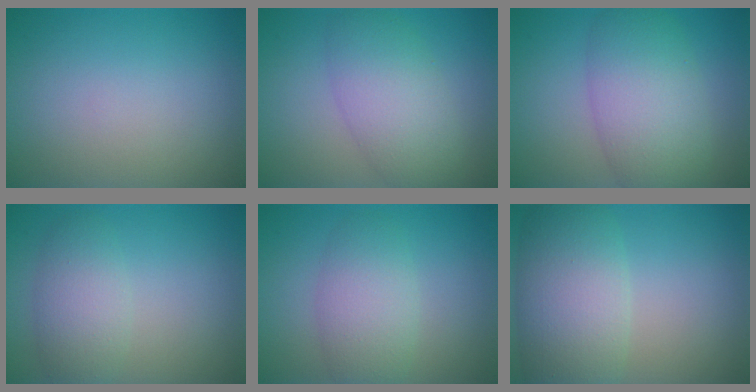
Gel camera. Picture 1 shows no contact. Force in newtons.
{"total": 5.4, "press": 5.4, "slide": 0.2}
{"total": 6.9, "press": 6.9, "slide": 0.5}
{"total": 3.4, "press": 3.4, "slide": 0.1}
{"total": 2.7, "press": 2.7, "slide": 0.3}
{"total": 7.2, "press": 7.2, "slide": 0.4}